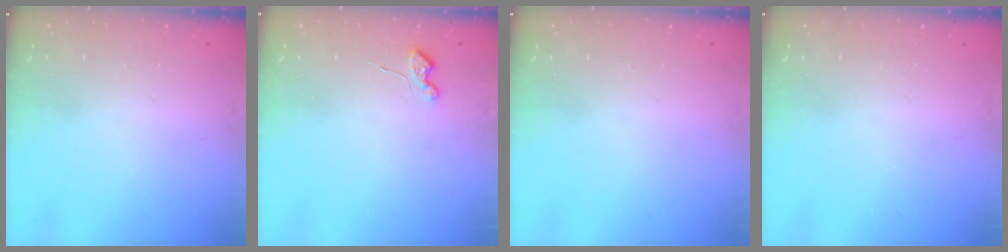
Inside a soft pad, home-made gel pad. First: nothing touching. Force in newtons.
{"total": 3.6, "press": 3.6, "slide": 0.6}
{"total": 0.0}
{"total": 0.0}